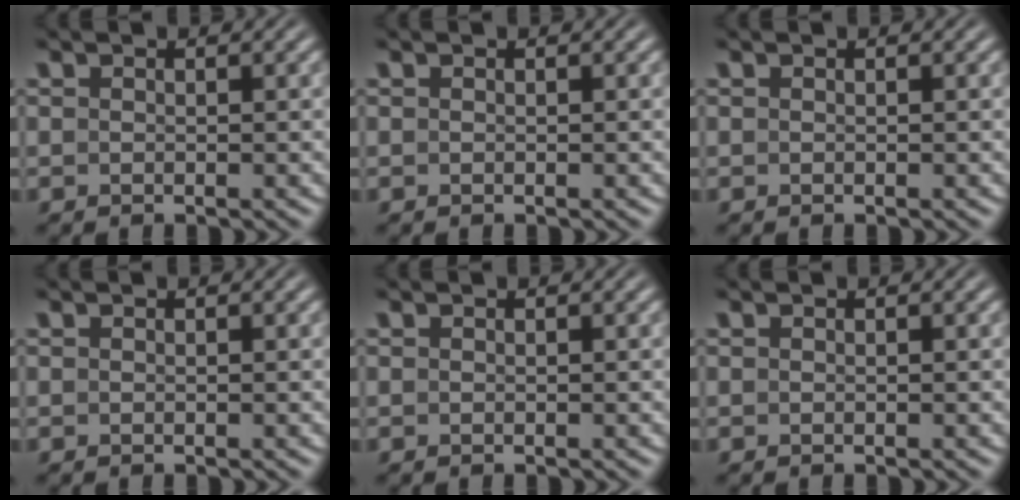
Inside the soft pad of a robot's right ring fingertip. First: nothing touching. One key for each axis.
{"total": 0.0}
{"total": 0.0}
{"total": 0.0}
{"total": 0.0}
{"total": 0.0}